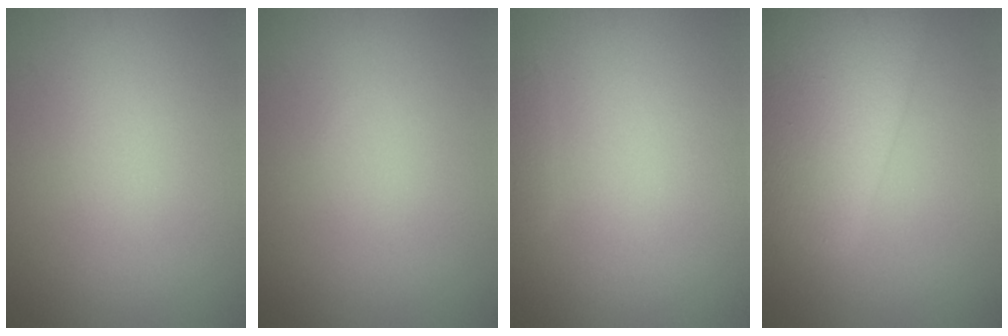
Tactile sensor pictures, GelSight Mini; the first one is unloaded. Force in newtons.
{"total": 0.0}
{"total": 0.7, "press": 0.7, "slide": 0.1}
{"total": 11.6, "press": 11.6, "slide": 0.4}